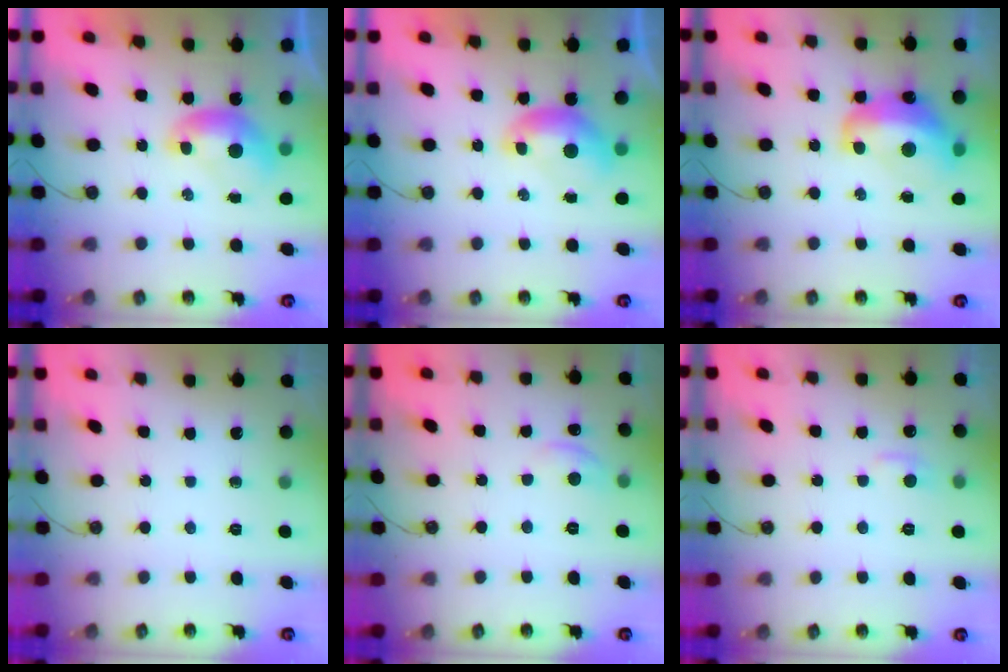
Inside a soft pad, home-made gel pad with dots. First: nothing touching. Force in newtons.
{"total": 0.0}
{"total": 7.3, "press": 7.2, "slide": 1.2}
{"total": 0.0}
{"total": 1.8, "press": 1.7, "slide": 0.7}
{"total": 1.9, "press": 1.8, "slide": 0.6}